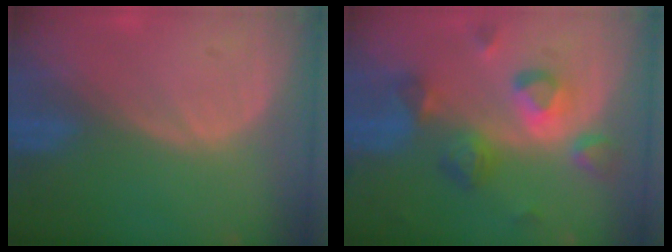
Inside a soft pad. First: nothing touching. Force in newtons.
{"total": 8.4, "press": 7.8, "slide": 3.1}